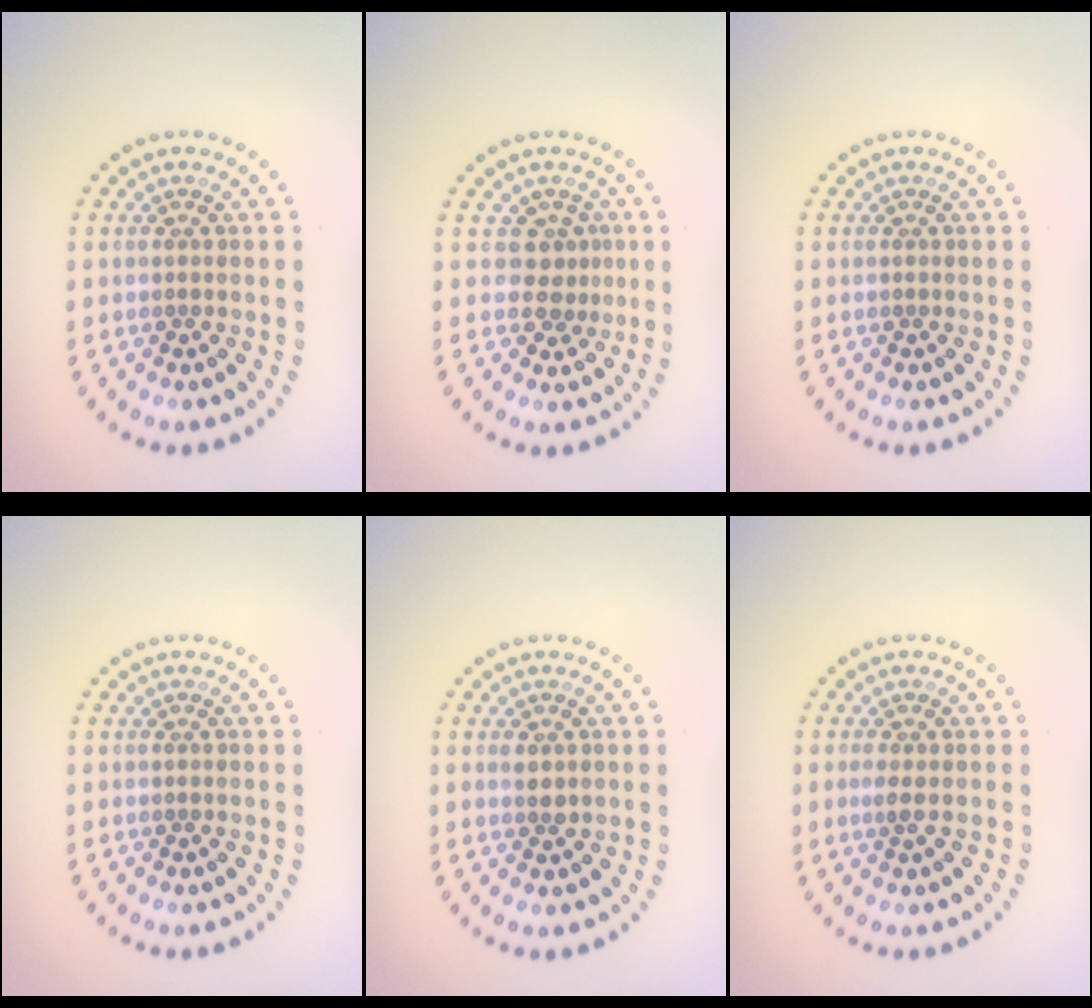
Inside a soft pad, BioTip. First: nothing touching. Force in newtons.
{"total": 2.2, "press": 1.6, "slide": 1.6}
{"total": 0.0}
{"total": 0.0}
{"total": 1.1, "press": 1.1, "slide": 0.4}
{"total": 1.0, "press": 0.8, "slide": 0.6}